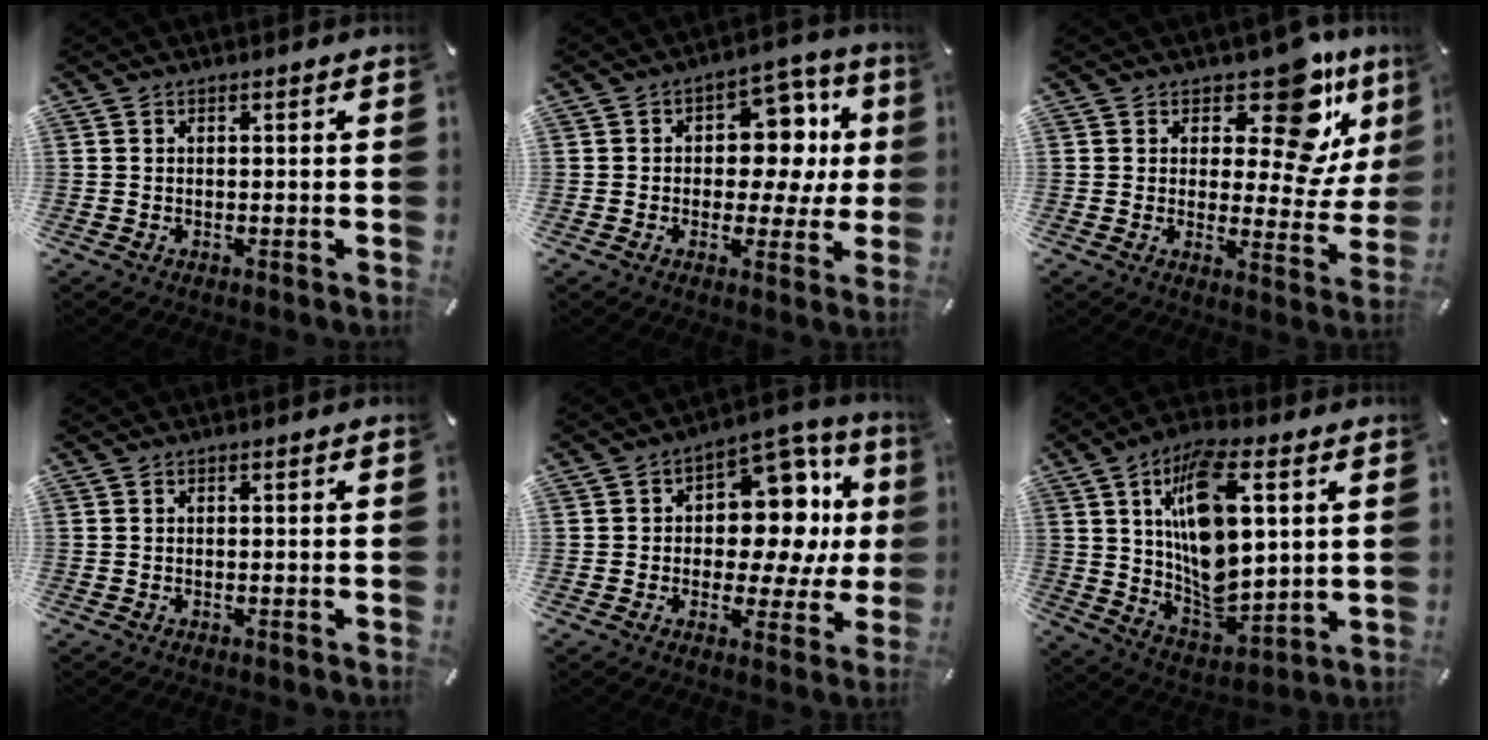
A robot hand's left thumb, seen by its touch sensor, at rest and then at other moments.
{"total": 12.3, "force": [1.9, 9.0, 8.0], "torque": [-0.098, -0.016, 0.035]}
{"total": 15.9, "force": [9.7, 7.0, 10.5], "torque": [-0.135, -0.073, 0.160]}
{"total": 0.0}
{"total": 14.4, "force": [2.9, 10.0, 9.9], "torque": [-0.123, -0.038, 0.050]}
{"total": 17.4, "force": [5.7, 9.1, 13.7], "torque": [-0.258, -0.020, 0.094]}